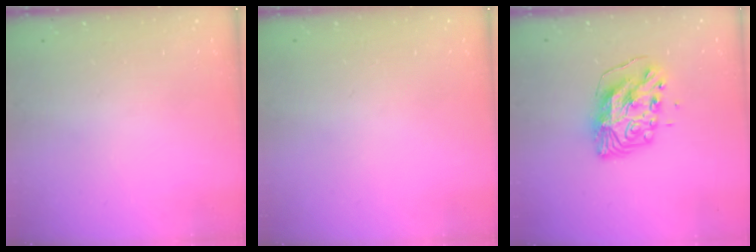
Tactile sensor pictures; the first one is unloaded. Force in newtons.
{"total": 0.0}
{"total": 10.5, "press": 10.4, "slide": 1.0}